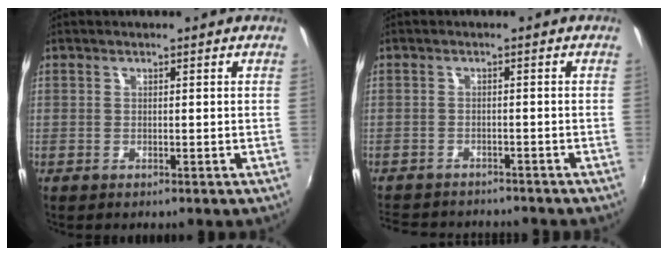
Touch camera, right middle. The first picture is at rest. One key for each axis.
{"total": 9.9, "fx": -9.0, "fy": 2.9, "fz": 3.2, "tx": -0.082, "ty": -0.014, "tz": -0.133}